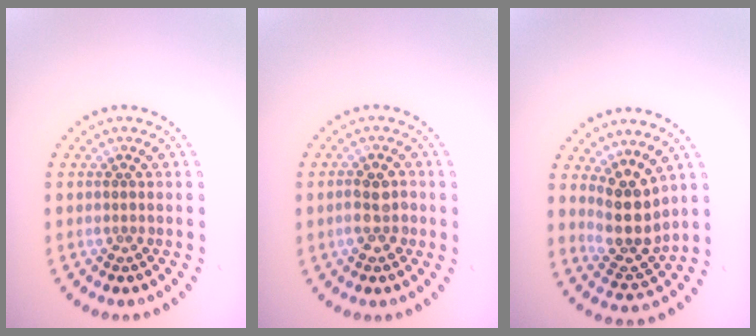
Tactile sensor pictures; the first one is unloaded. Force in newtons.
{"total": 2.3, "press": 2.3, "slide": 0.2}
{"total": 4.1, "press": 3.4, "slide": 2.4}